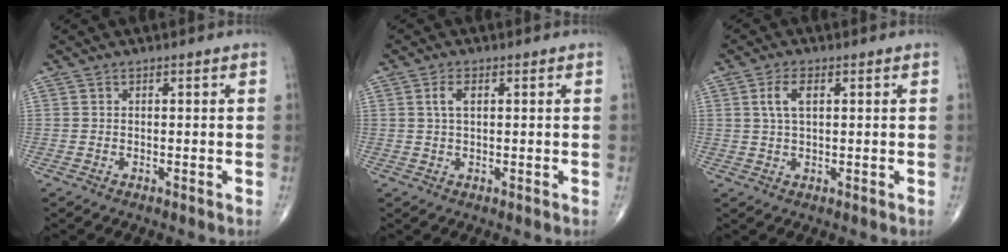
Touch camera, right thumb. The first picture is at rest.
{"total": 2.7, "force": [0.8, 1.3, 2.3], "torque": [-0.045, 0.005, 0.016]}
{"total": 4.2, "force": [1.3, 2.0, 3.5], "torque": [-0.073, 0.005, 0.025]}